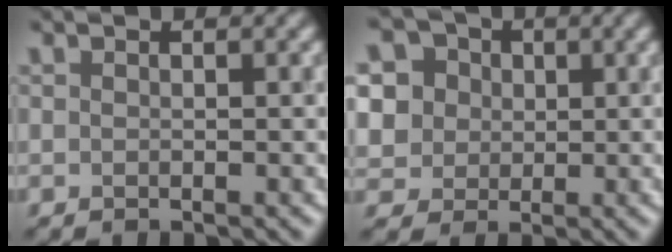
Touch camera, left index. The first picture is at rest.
{"total": 5.1, "force": [1.7, 4.5, 1.4], "torque": [-0.054, 0.020, 0.038]}